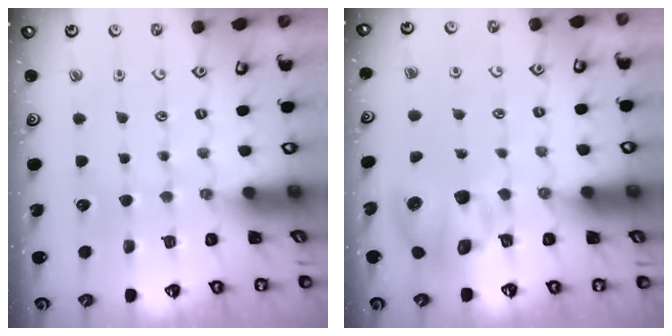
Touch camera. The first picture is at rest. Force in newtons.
{"total": 9.4, "press": 9.2, "slide": 1.7}